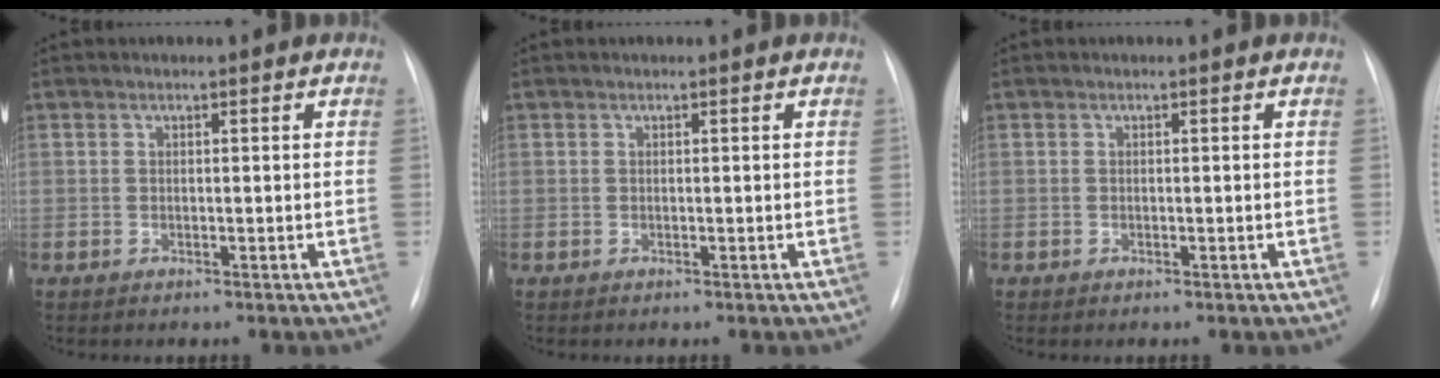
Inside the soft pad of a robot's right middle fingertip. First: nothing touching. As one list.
[{"total": 0.0}, {"total": 0.0}]